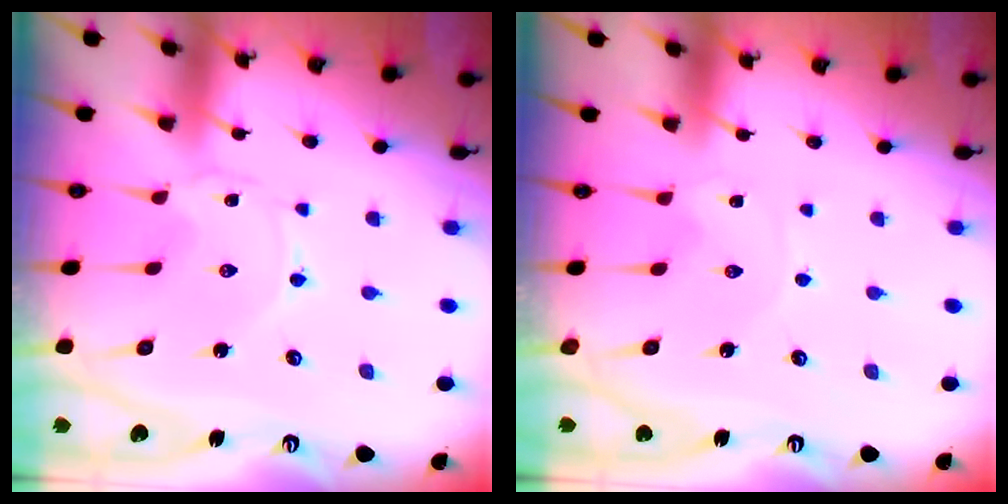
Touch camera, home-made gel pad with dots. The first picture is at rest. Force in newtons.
{"total": 0.0}